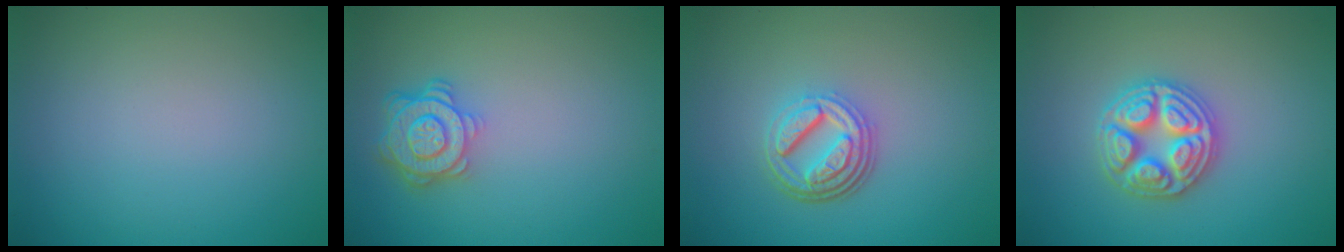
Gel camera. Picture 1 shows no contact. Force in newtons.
{"total": 4.2, "press": 3.4, "slide": 2.5}
{"total": 4.8, "press": 3.5, "slide": 3.3}
{"total": 4.8, "press": 4.7, "slide": 0.6}